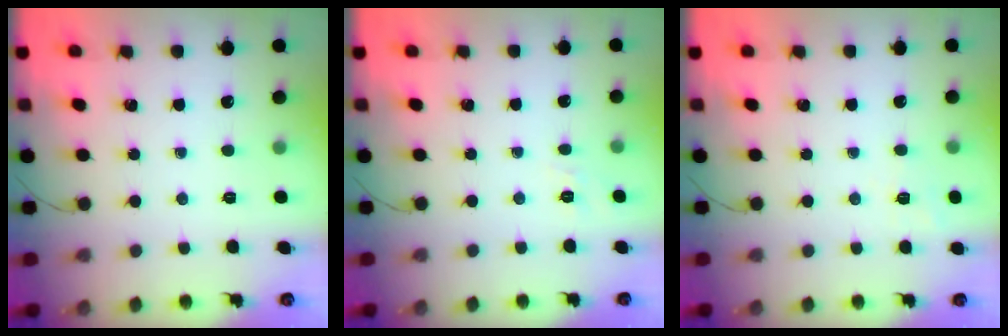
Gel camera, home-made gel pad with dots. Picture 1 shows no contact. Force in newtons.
{"total": 1.8, "press": 1.2, "slide": 1.4}
{"total": 4.5, "press": 4.2, "slide": 1.7}